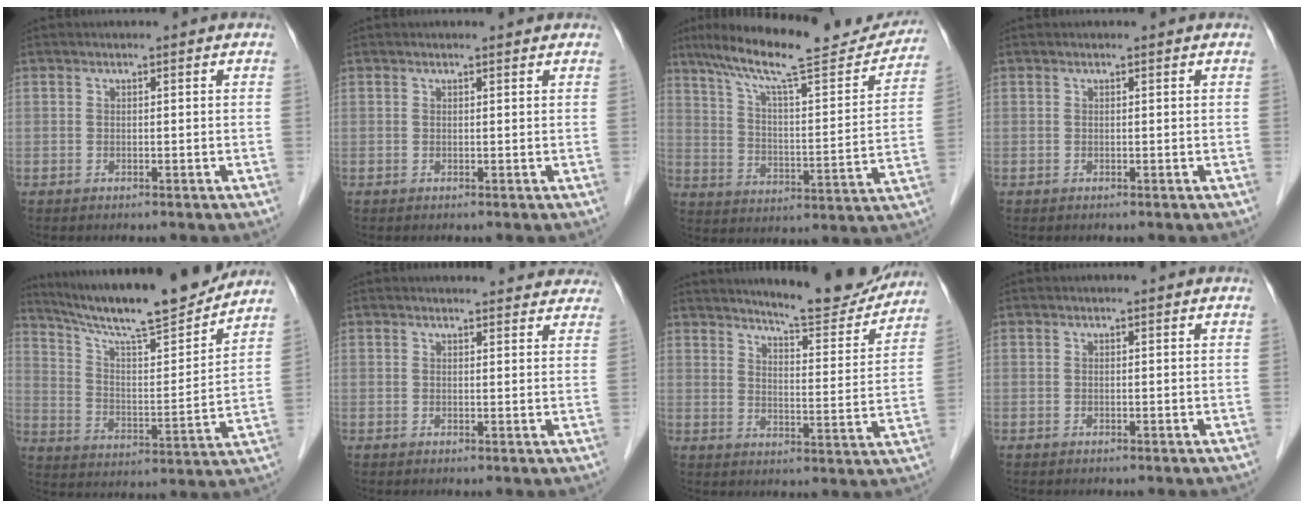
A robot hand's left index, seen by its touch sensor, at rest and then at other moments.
{"total": 0.9, "force": [0.9, 0.1, 0.1], "torque": [-0.012, 0.001, 0.010]}
{"total": 21.4, "force": [18.7, 2.7, 10.1], "torque": [-0.166, -0.002, 0.271]}
{"total": 0.0}
{"total": 19.5, "force": [17.4, 1.0, 8.7], "torque": [-0.149, -0.006, 0.273]}
{"total": 10.3, "force": [9.8, 2.4, 2.1], "torque": [0.004, 0.006, 0.090]}
{"total": 13.9, "force": [13.1, 1.4, 4.5], "torque": [-0.062, -0.028, 0.170]}
{"total": 0.0}